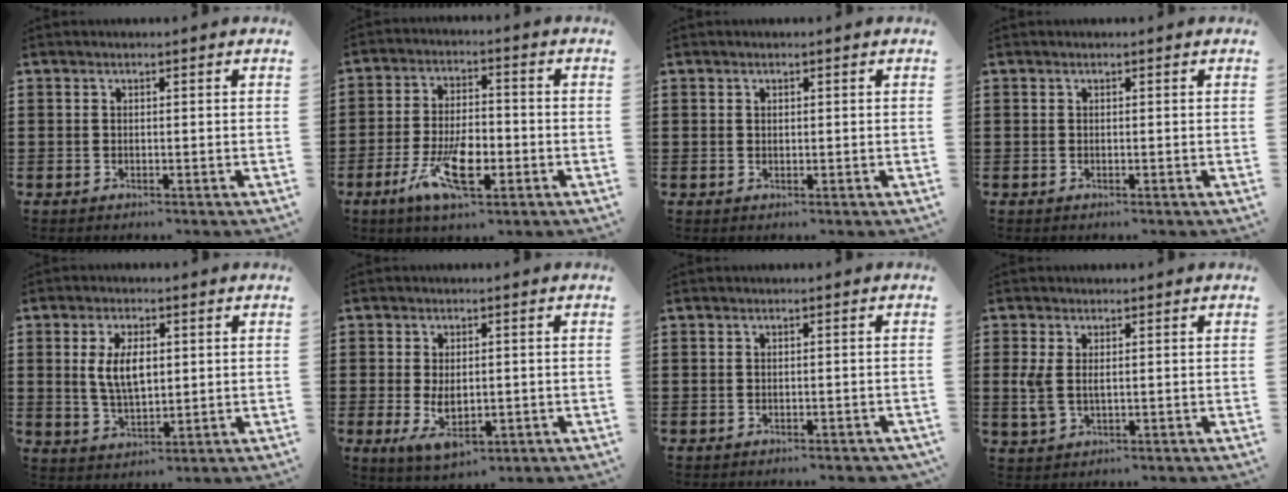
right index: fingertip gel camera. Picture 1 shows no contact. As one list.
[{"total": 9.5, "force": [-3.7, 4.0, 7.7], "torque": [-0.162, -0.005, -0.066]}, {"total": 0.5, "force": [0.3, 0.4, 0.2], "torque": [-0.005, 0.002, 0.005]}, {"total": 0.0}, {"total": 6.2, "force": [1.0, 3.0, 5.3], "torque": [-0.101, 0.007, 0.014]}, {"total": 4.7, "force": [-0.7, 2.6, 3.9], "torque": [-0.082, -0.006, -0.019]}, {"total": 0.6, "force": [-0.4, 0.2, 0.3], "torque": [-0.009, -0.003, -0.008]}, {"total": 3.1, "force": [0.5, 1.5, 2.7], "torque": [-0.070, 0.001, 0.003]}]